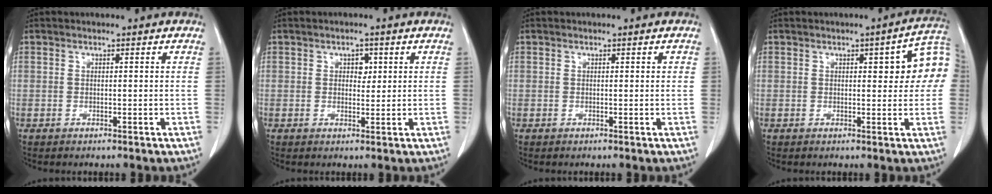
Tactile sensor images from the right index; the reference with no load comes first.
{"total": 2.1, "force": [0.7, 1.4, 1.4], "torque": [-0.016, 0.001, 0.010]}
{"total": 0.5, "force": [0.1, 0.2, 0.4], "torque": [-0.007, 0.002, 0.004]}
{"total": 8.1, "force": [1.6, 2.1, 7.6], "torque": [-0.090, 0.022, 0.015]}